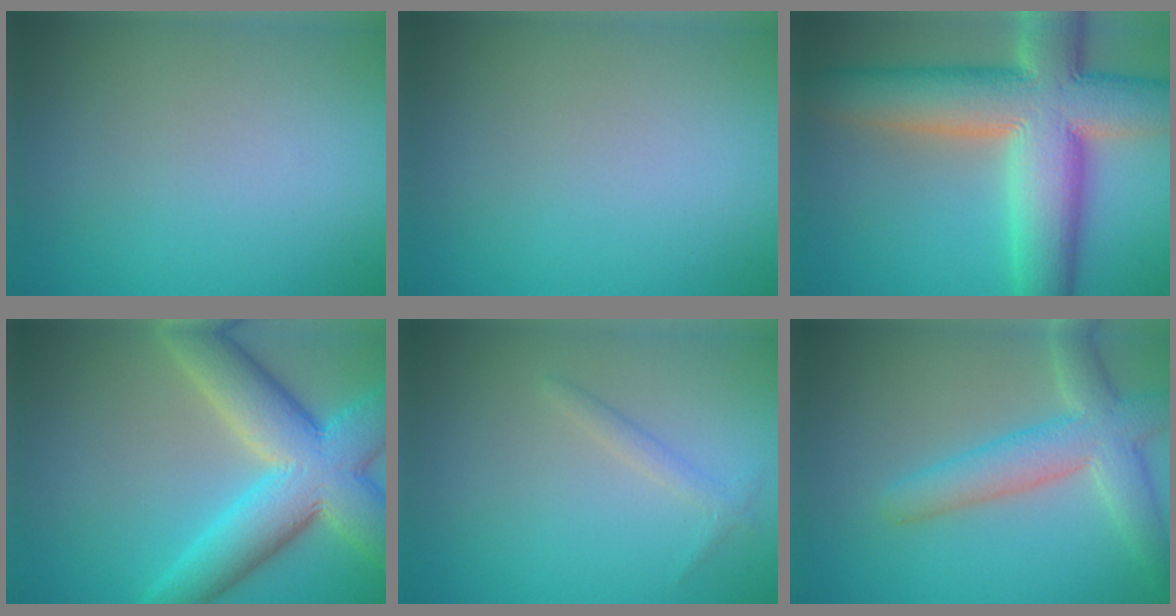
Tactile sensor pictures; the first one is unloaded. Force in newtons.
{"total": 0.0}
{"total": 13.4, "press": 13.4, "slide": 0.9}
{"total": 8.9, "press": 8.8, "slide": 0.8}
{"total": 1.1, "press": 1.1, "slide": 0.1}
{"total": 5.1, "press": 5.1, "slide": 0.5}